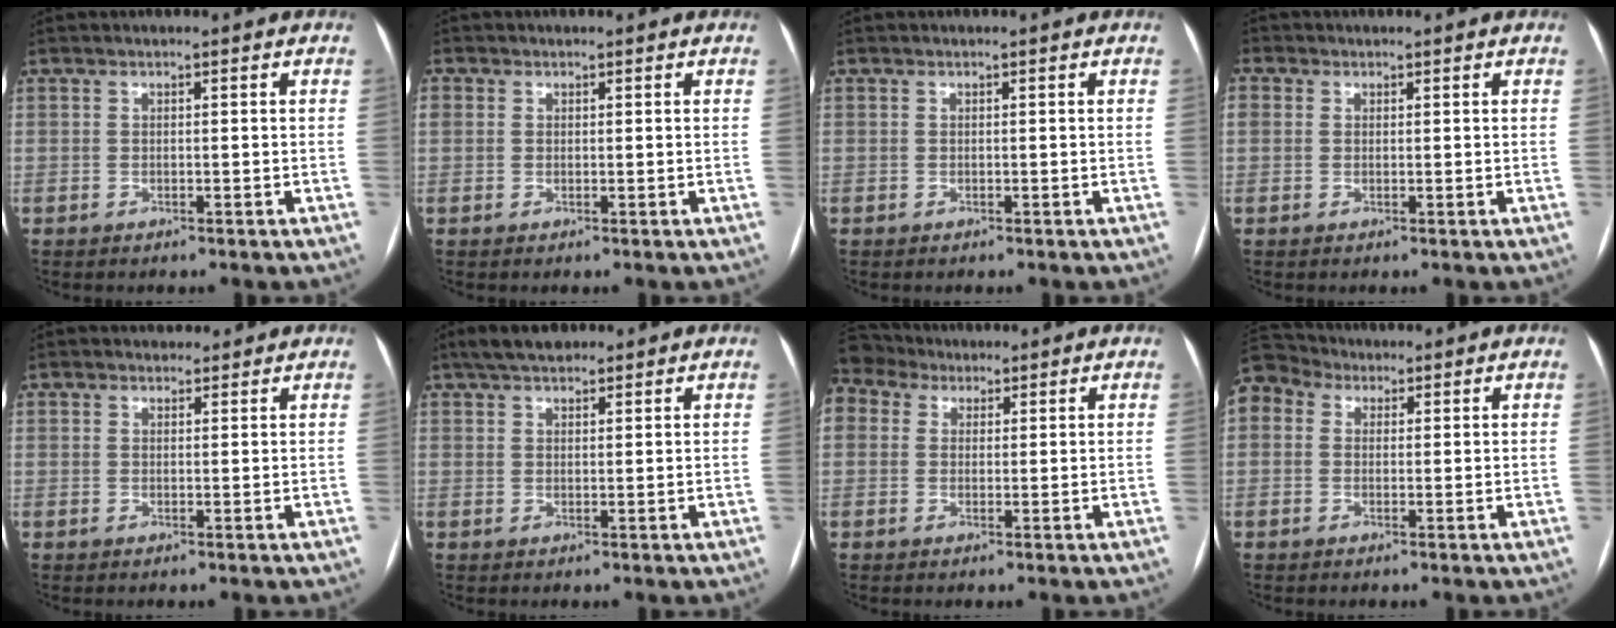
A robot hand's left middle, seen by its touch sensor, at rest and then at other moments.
{"total": 1.9, "force": [0.6, 1.7, 0.6], "torque": [-0.014, 0.009, 0.014]}
{"total": 0.0}
{"total": 3.3, "force": [1.0, 2.9, 1.1], "torque": [-0.035, 0.015, 0.024]}
{"total": 2.5, "force": [2.3, 1.1, 0.1], "torque": [0.000, 0.012, 0.031]}
{"total": 5.0, "force": [4.0, 1.9, 2.4], "torque": [-0.046, 0.022, 0.070]}
{"total": 5.1, "force": [3.8, 3.3, 0.9], "torque": [-0.030, 0.036, 0.077]}
{"total": 9.9, "force": [5.1, 7.5, 4.1], "torque": [-0.109, 0.061, 0.096]}